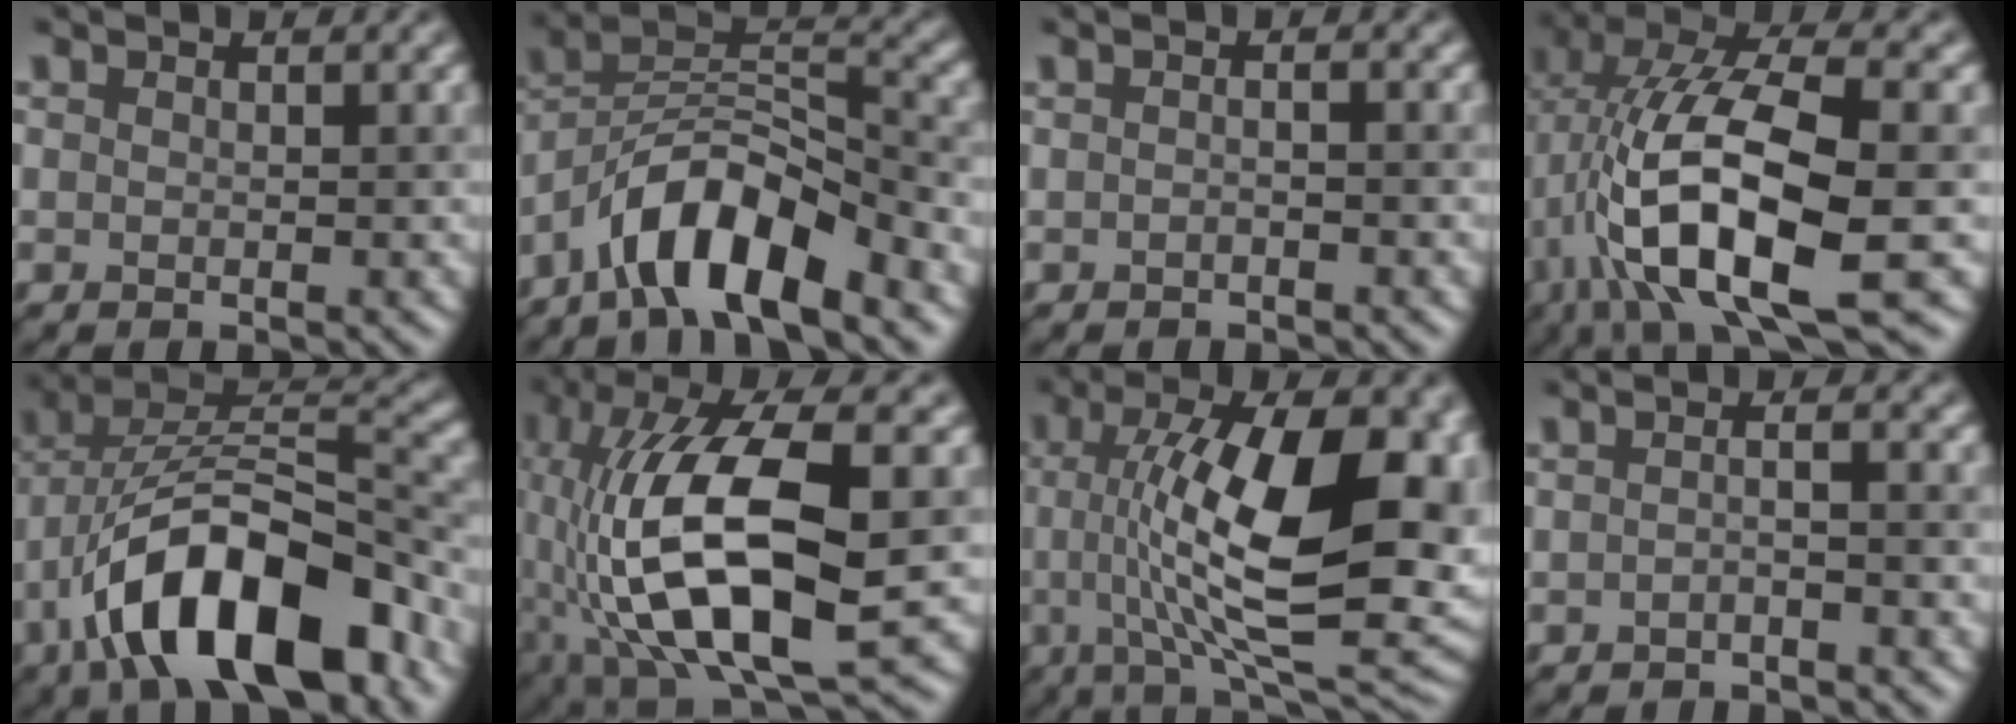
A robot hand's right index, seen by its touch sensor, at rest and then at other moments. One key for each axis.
{"total": 8.5, "fx": -5.4, "fy": 2.7, "fz": 6.0, "tx": -0.094, "ty": 0.020, "tz": -0.101}
{"total": 0.7, "fx": -0.5, "fy": 0.1, "fz": 0.5, "tx": -0.008, "ty": 0.002, "tz": -0.010}
{"total": 13.4, "fx": -2.1, "fy": 5.2, "fz": 12.1, "tx": -0.227, "ty": 0.005, "tz": -0.039}
{"total": 13.2, "fx": -6.4, "fy": 5.9, "fz": 9.9, "tx": -0.154, "ty": 0.010, "tz": -0.109}
{"total": 14.2, "fx": -1.8, "fy": 5.3, "fz": 13.0, "tx": -0.252, "ty": 0.012, "tz": -0.032}
{"total": 15.5, "fx": 1.4, "fy": 5.1, "fz": 14.5, "tx": -0.224, "ty": 0.011, "tz": 0.020}
{"total": 1.4, "fx": -0.7, "fy": 0.3, "fz": 1.2, "tx": -0.012, "ty": 0.003, "tz": -0.019}